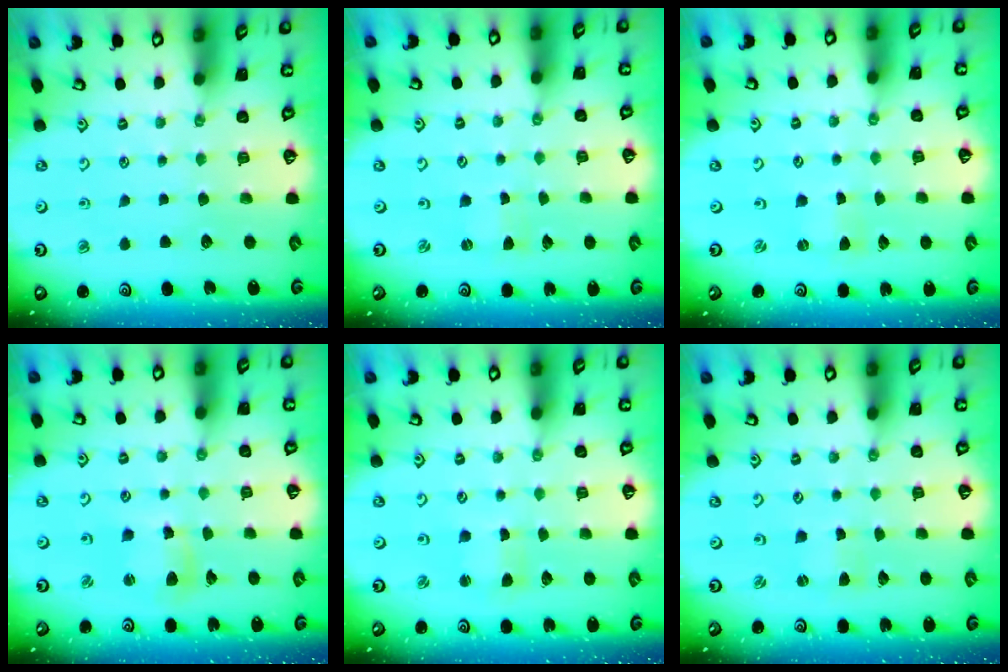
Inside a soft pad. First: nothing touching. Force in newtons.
{"total": 0.0}
{"total": 0.0}
{"total": 5.9, "press": 5.8, "slide": 0.6}
{"total": 1.5, "press": 1.5, "slide": 0.2}
{"total": 0.7, "press": 0.7, "slide": 0.2}